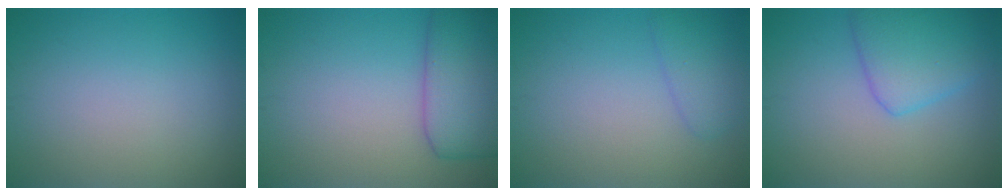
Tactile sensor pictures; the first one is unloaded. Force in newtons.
{"total": 6.0, "press": 6.0, "slide": 0.1}
{"total": 2.2, "press": 2.2, "slide": 0.1}
{"total": 4.3, "press": 4.3, "slide": 0.3}